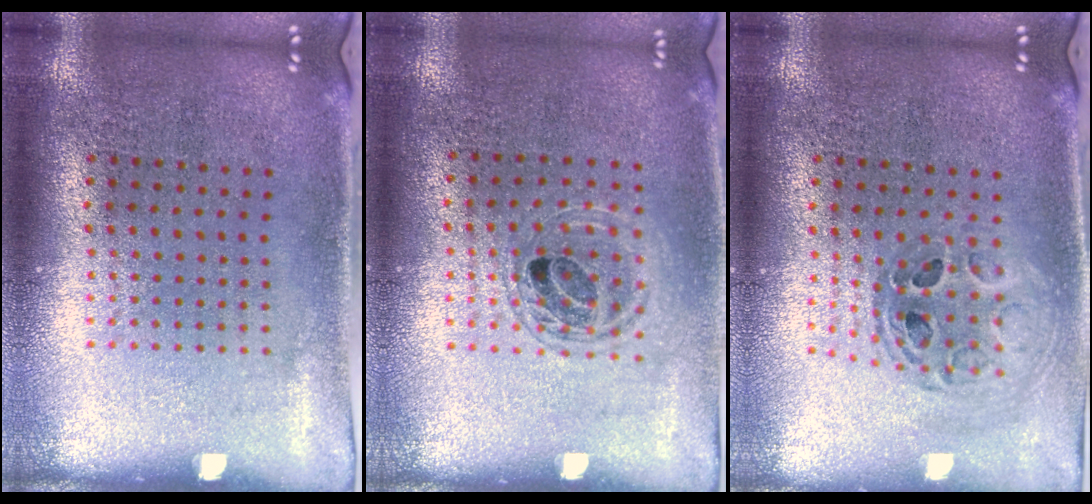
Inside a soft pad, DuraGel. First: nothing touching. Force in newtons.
{"total": 1.2, "press": 1.1, "slide": 0.5}
{"total": 0.7, "press": 0.7, "slide": 0.1}